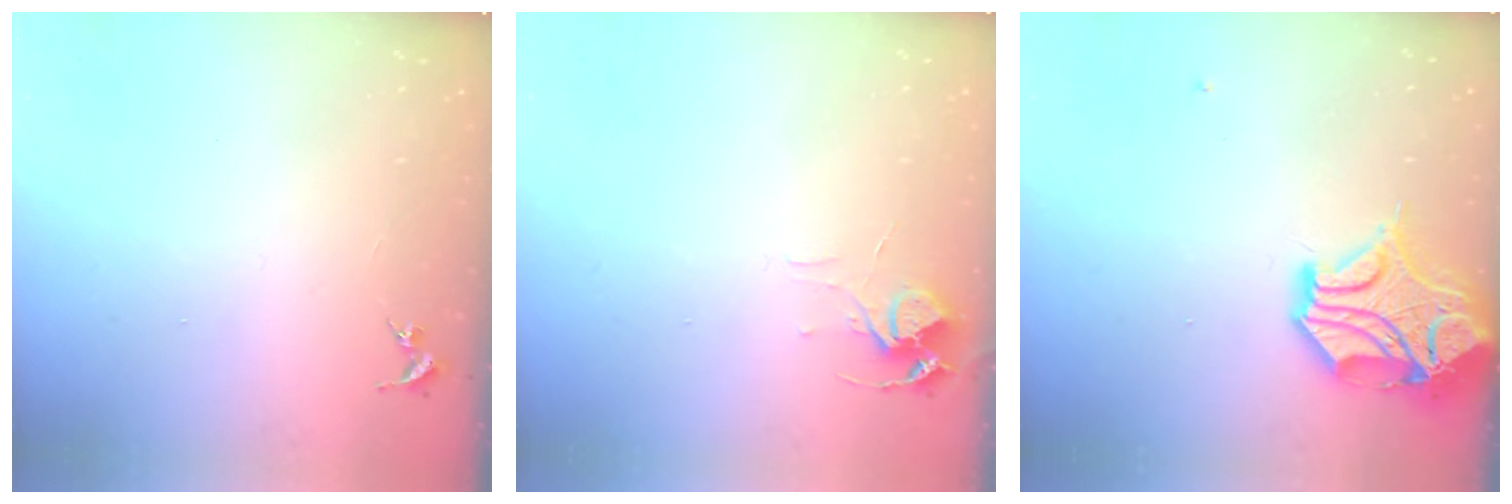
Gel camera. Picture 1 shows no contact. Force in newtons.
{"total": 7.1, "press": 7.1, "slide": 0.5}
{"total": 15.0, "press": 14.8, "slide": 2.2}